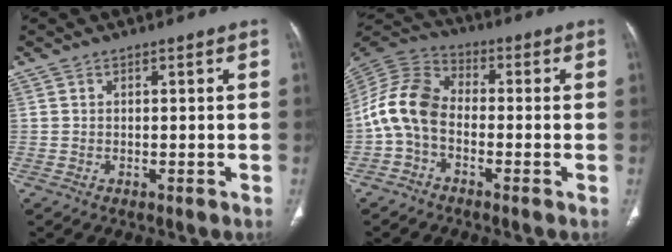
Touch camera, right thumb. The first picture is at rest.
{"total": 10.2, "force": [-2.2, 6.8, 7.3], "torque": [-0.145, 0.035, -0.060]}